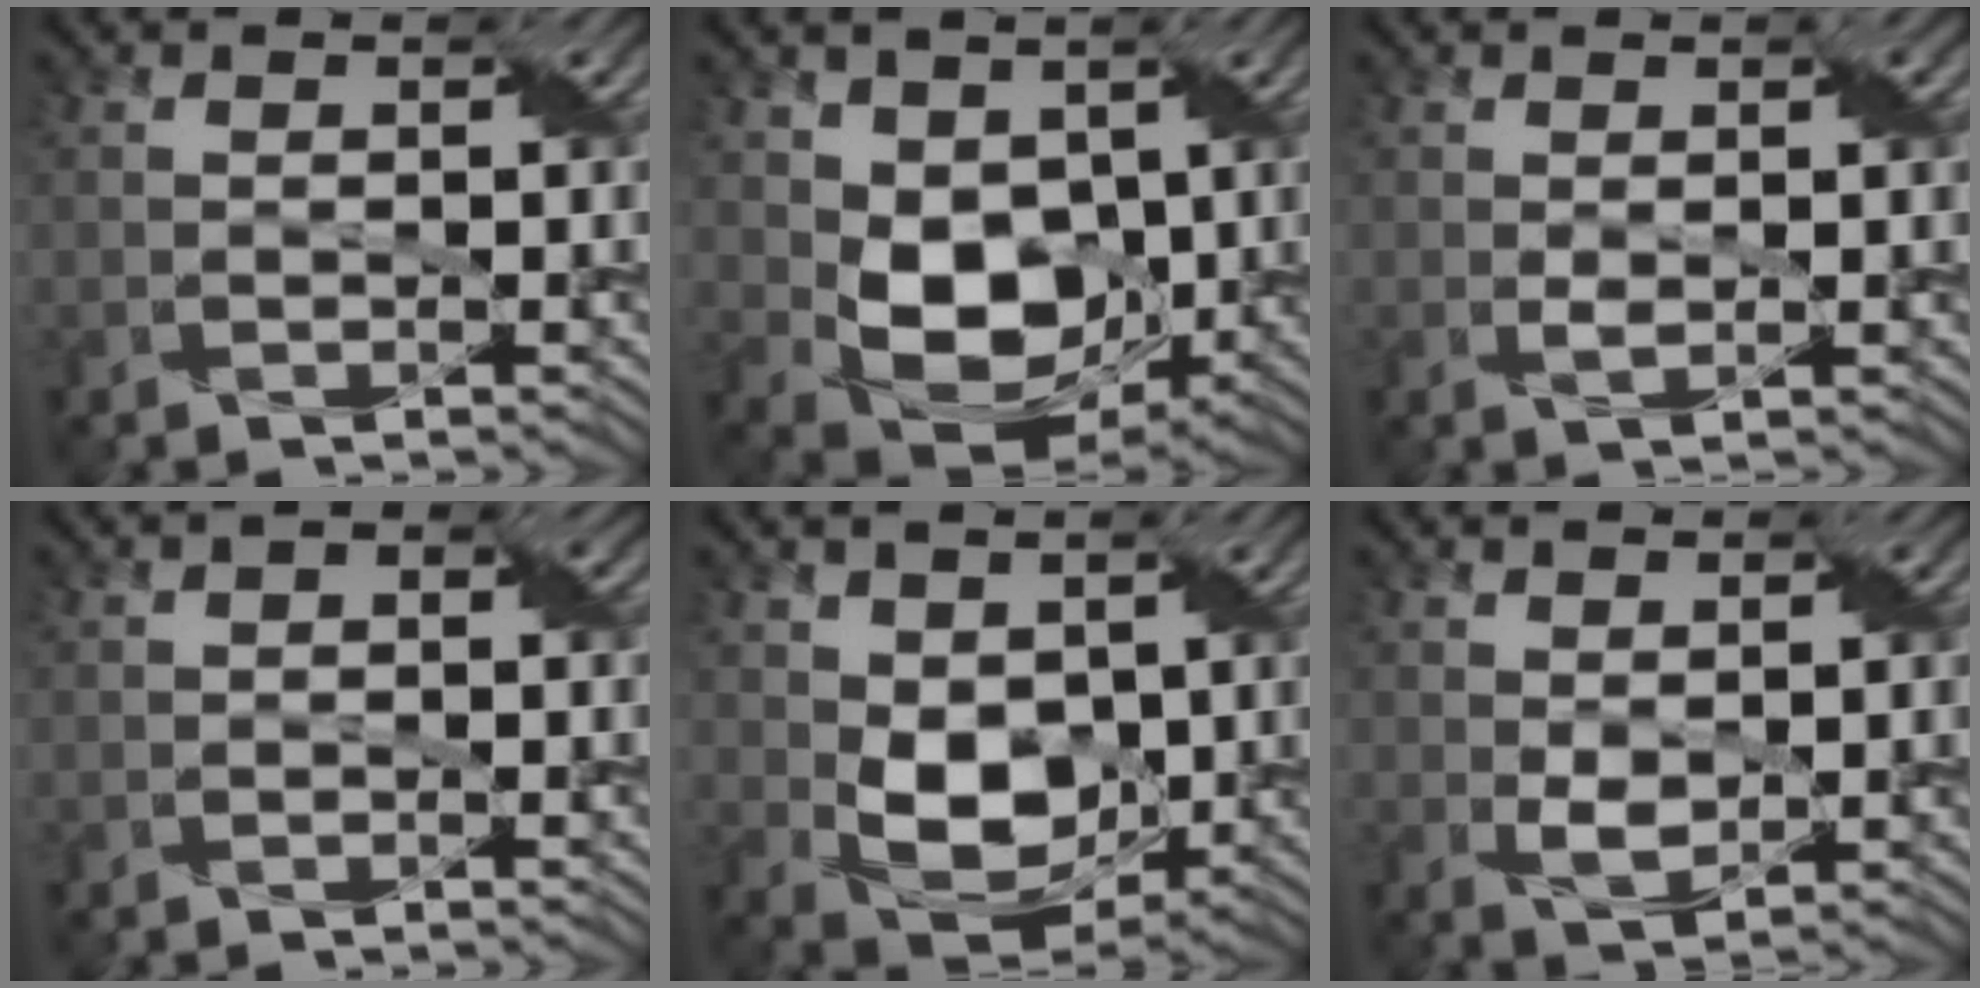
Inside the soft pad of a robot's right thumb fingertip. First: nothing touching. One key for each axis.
{"total": 8.6, "fx": 1.1, "fy": 6.4, "fz": 5.7, "tx": -0.128, "ty": -0.019, "tz": 0.023}
{"total": 2.2, "fx": 0.7, "fy": 0.6, "fz": 2.0, "tx": -0.040, "ty": 0.002, "tz": 0.013}
{"total": 1.3, "fx": -0.2, "fy": 0.8, "fz": 1.0, "tx": -0.014, "ty": 0.003, "tz": -0.006}
{"total": 7.4, "fx": 0.7, "fy": 5.4, "fz": 5.0, "tx": -0.111, "ty": -0.013, "tz": 0.017}
{"total": 2.7, "fx": 0.6, "fy": 1.8, "fz": 2.0, "tx": -0.045, "ty": -0.003, "tz": 0.016}